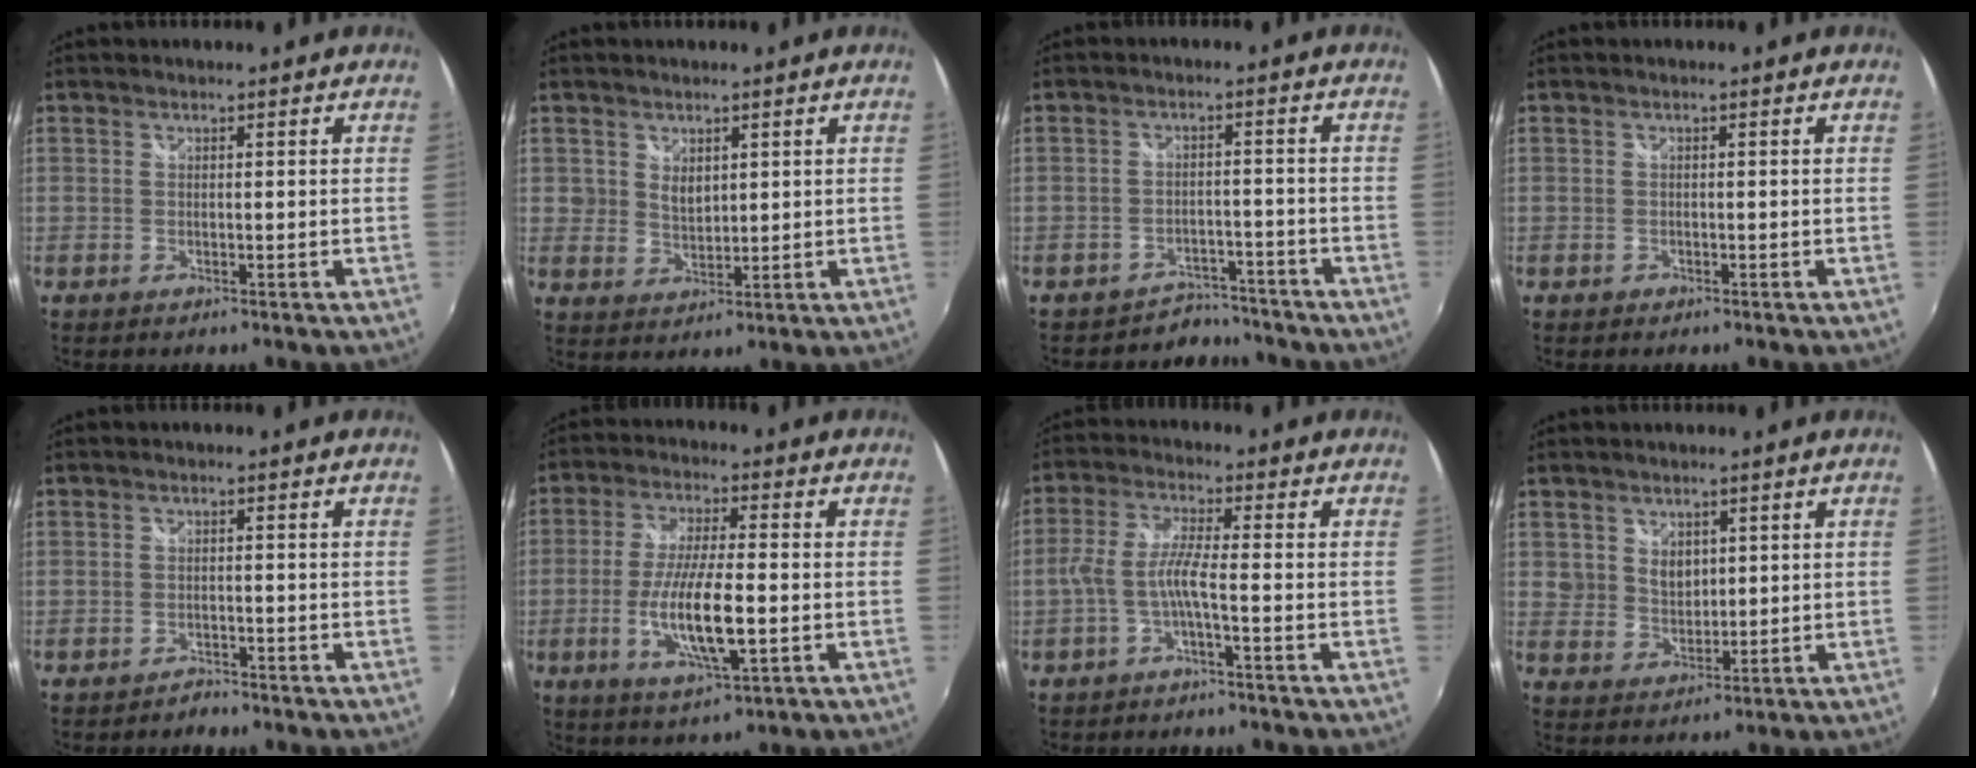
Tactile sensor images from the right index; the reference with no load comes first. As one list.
[{"total": 3.6, "force": [1.6, 2.8, 1.6], "torque": [-0.021, -0.002, 0.030]}, {"total": 5.9, "force": [-5.3, 2.4, -0.8], "torque": [0.012, 0.016, -0.078]}, {"total": 0.8, "force": [-0.6, 0.6, 0.0], "torque": [-0.001, -0.003, -0.009]}, {"total": 2.0, "force": [-1.8, 0.7, 0.0], "torque": [-0.003, -0.004, -0.032]}, {"total": 11.8, "force": [-2.8, 2.5, 11.2], "torque": [-0.220, -0.013, -0.052]}, {"total": 5.0, "force": [-2.3, 0.0, 4.4], "torque": [-0.106, 0.006, -0.040]}, {"total": 4.7, "force": [2.0, 3.9, 1.6], "torque": [-0.022, 0.002, 0.039]}]